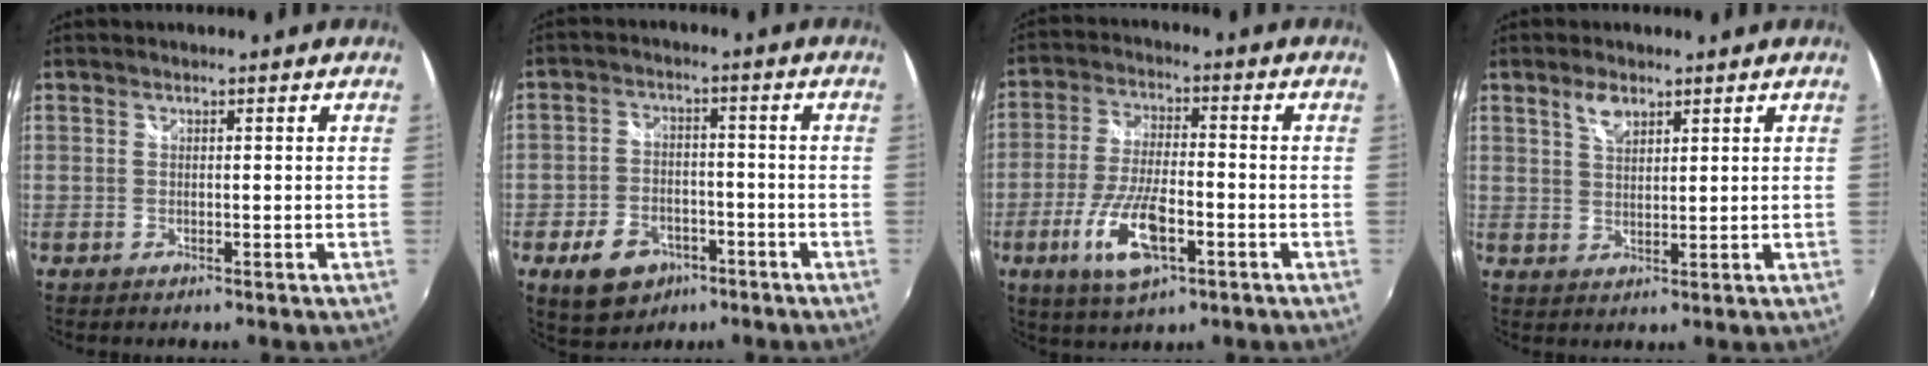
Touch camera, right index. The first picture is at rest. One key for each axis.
{"total": 9.9, "fx": -5.5, "fy": 6.7, "fz": 4.8, "tx": -0.120, "ty": 0.010, "tz": -0.077}
{"total": 11.9, "fx": -4.8, "fy": 4.1, "fz": 10.1, "tx": -0.211, "ty": -0.014, "tz": -0.088}
{"total": 3.8, "fx": 2.4, "fy": 1.8, "fz": 2.3, "tx": -0.039, "ty": 0.005, "tz": 0.044}